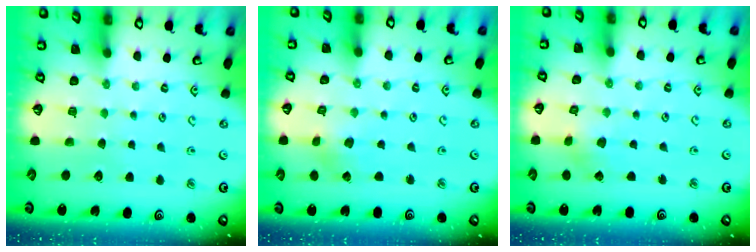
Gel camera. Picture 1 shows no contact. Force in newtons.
{"total": 1.4, "press": 1.4, "slide": 0.2}
{"total": 1.7, "press": 1.7, "slide": 0.1}